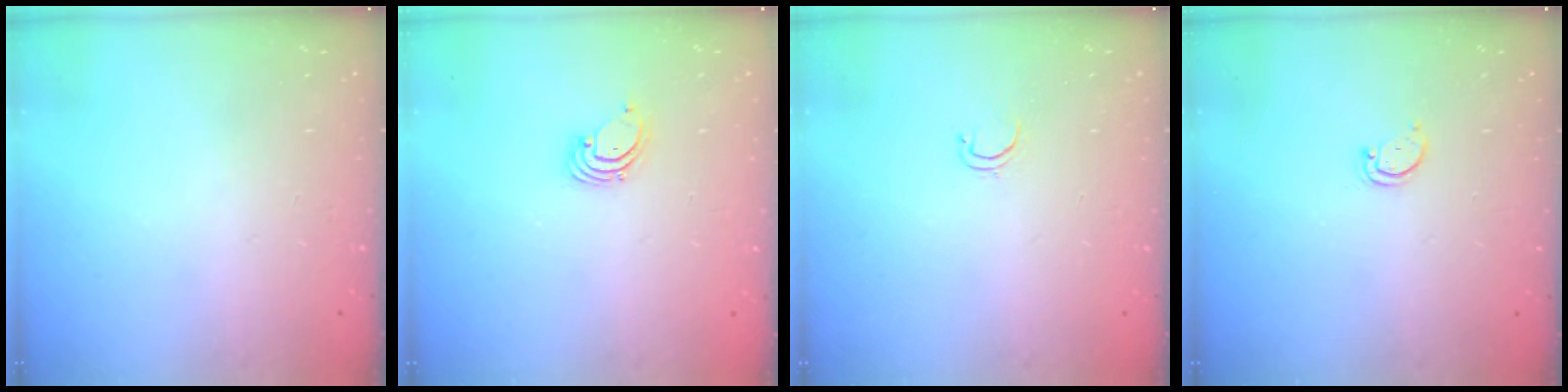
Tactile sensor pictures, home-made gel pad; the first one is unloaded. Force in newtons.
{"total": 1.5, "press": 1.5, "slide": 0.1}
{"total": 2.6, "press": 2.5, "slide": 0.4}
{"total": 2.6, "press": 2.5, "slide": 0.4}